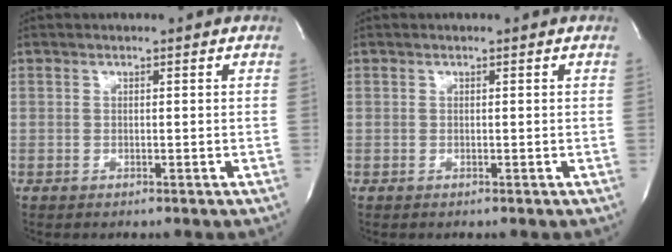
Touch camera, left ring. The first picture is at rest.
{"total": 0.0}